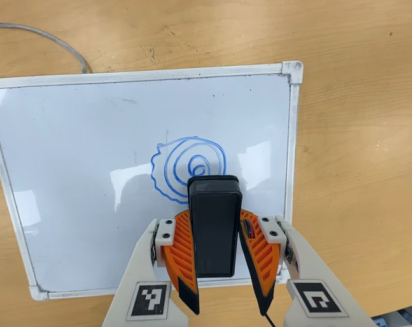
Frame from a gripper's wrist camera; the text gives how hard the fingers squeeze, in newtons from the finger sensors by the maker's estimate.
{"total": 7.6, "left": 6.3, "right": 9.0}